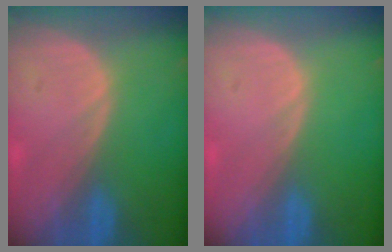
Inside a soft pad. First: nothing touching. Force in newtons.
{"total": 0.0}